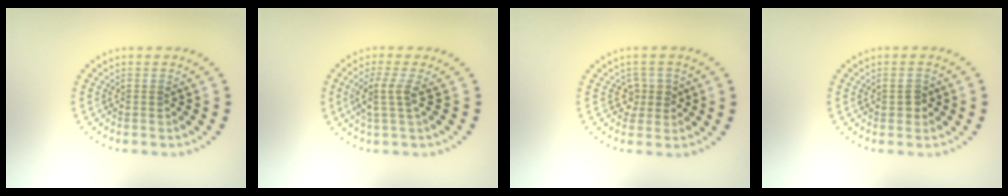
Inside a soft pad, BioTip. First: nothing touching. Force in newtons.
{"total": 2.6, "press": 2.0, "slide": 1.6}
{"total": 1.6, "press": 1.4, "slide": 0.9}
{"total": 1.4, "press": 1.4, "slide": 0.2}